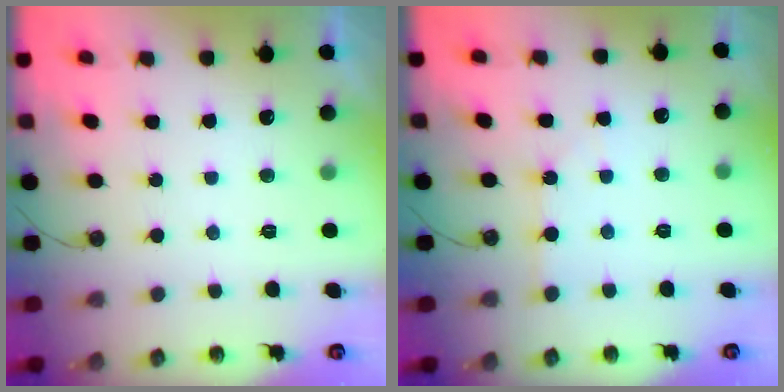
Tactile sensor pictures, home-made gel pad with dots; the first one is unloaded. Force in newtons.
{"total": 3.2, "press": 3.2, "slide": 0.4}